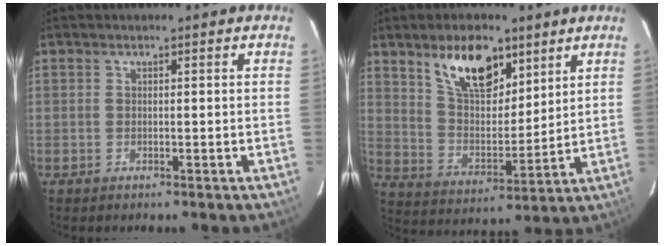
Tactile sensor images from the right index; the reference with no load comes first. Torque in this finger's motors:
{"motor_torque": [0.90, 0.61, 0.27, 0.14]}